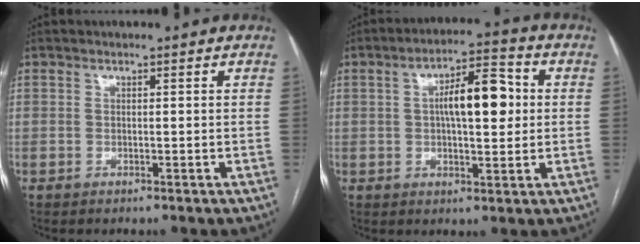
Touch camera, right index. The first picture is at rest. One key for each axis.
{"total": 9.8, "fx": 1.3, "fy": 3.2, "fz": 9.2, "tx": -0.151, "ty": 0.024, "tz": 0.018}